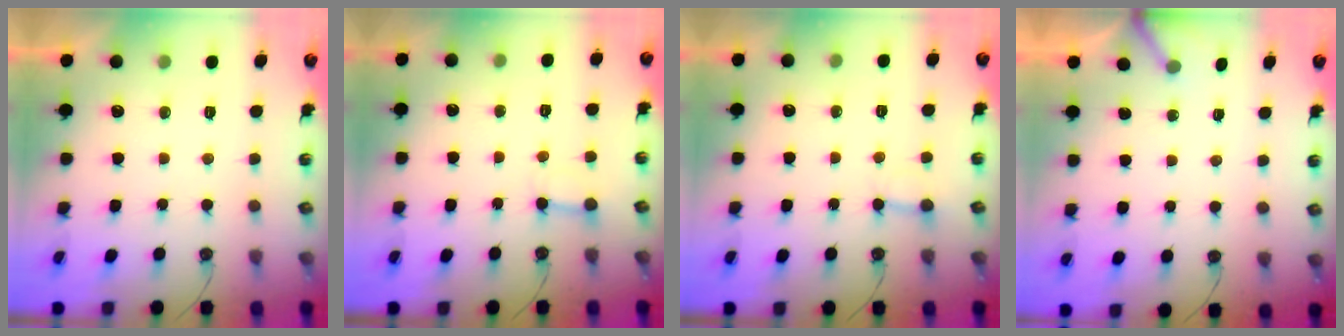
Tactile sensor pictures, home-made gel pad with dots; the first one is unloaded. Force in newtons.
{"total": 4.5, "press": 4.5, "slide": 0.3}
{"total": 5.6, "press": 5.6, "slide": 0.5}
{"total": 3.2, "press": 3.2, "slide": 0.2}